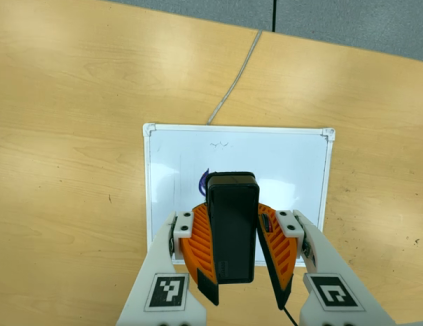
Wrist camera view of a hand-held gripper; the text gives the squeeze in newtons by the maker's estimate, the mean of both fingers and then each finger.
{"total": 9.5, "left": 9.1, "right": 10.0}